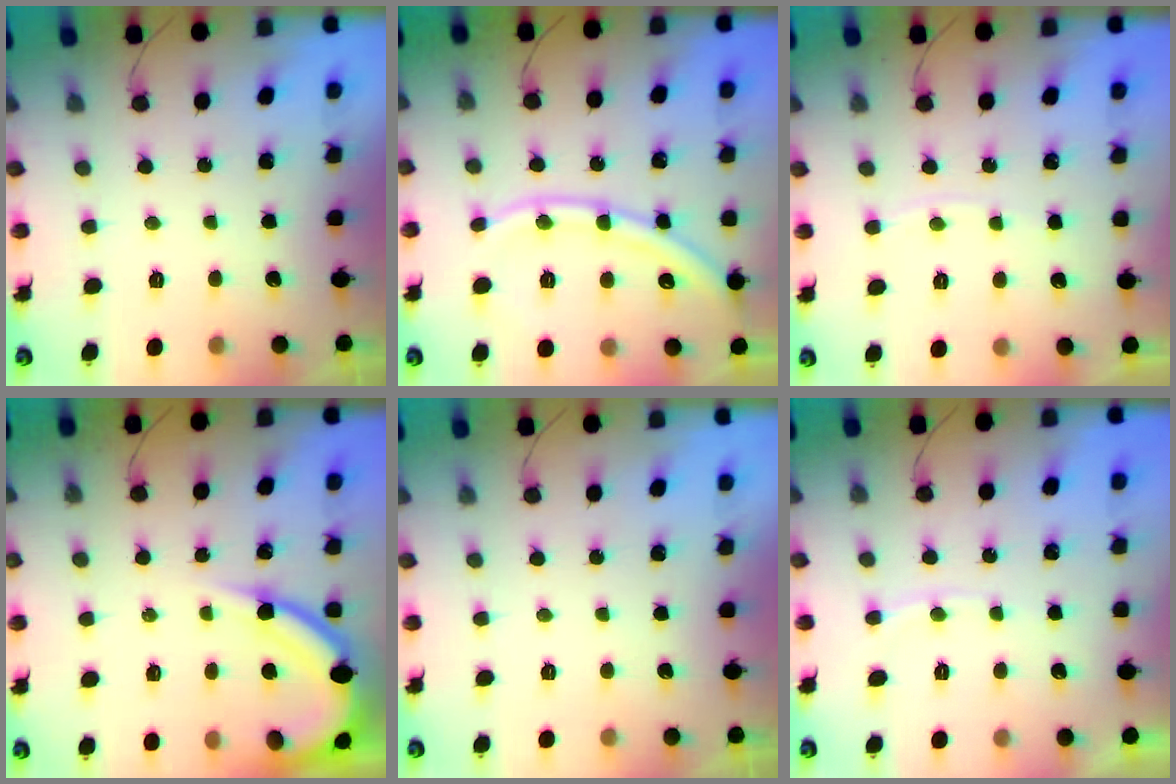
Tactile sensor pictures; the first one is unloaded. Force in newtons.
{"total": 13.4, "press": 13.3, "slide": 1.9}
{"total": 3.4, "press": 3.4, "slide": 0.5}
{"total": 10.6, "press": 10.6, "slide": 0.8}
{"total": 0.0}
{"total": 4.7, "press": 4.7, "slide": 0.6}